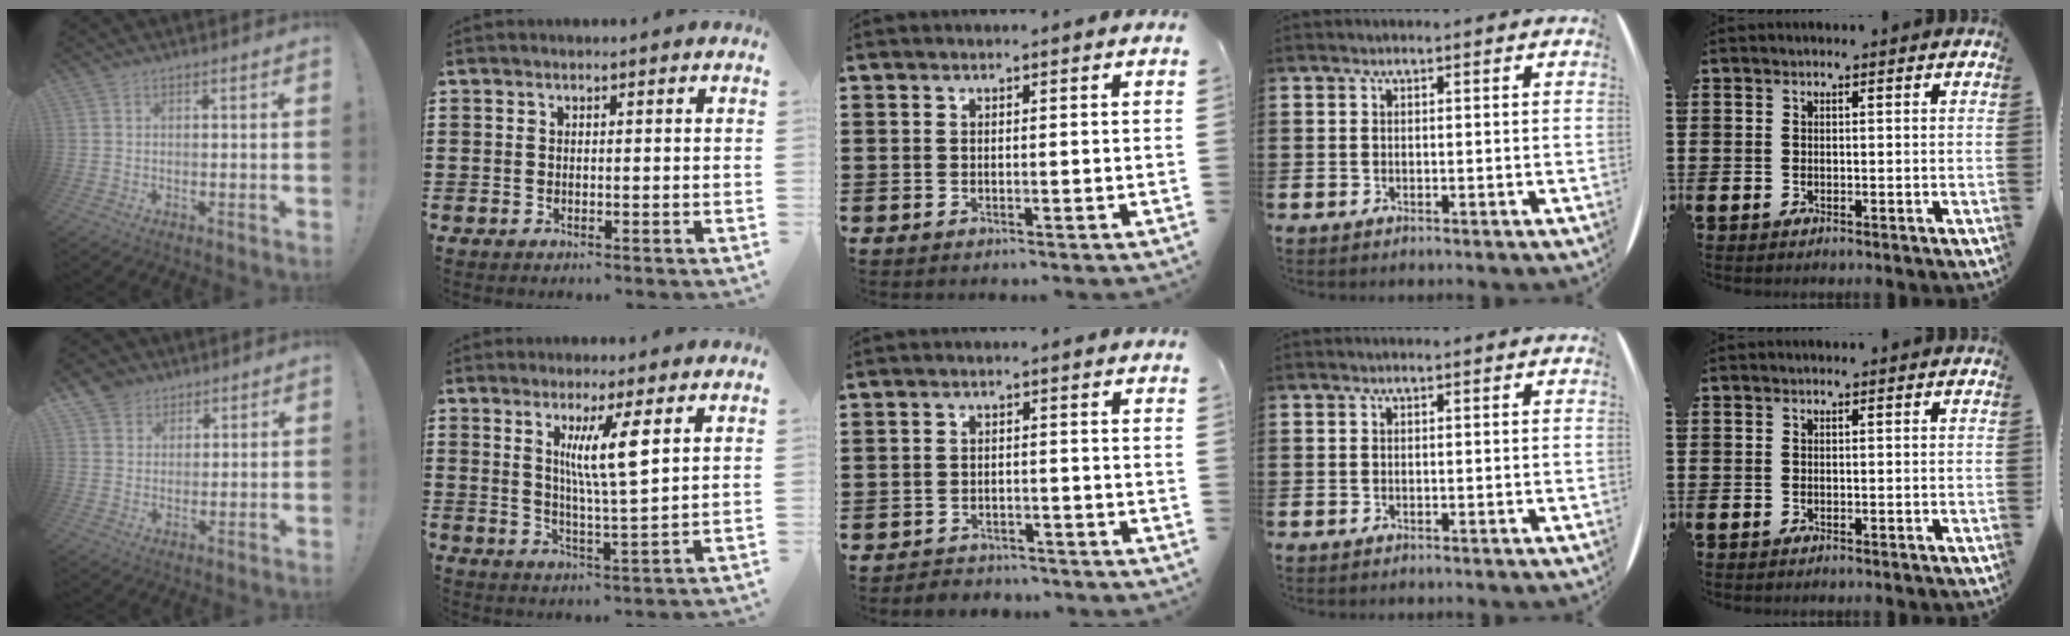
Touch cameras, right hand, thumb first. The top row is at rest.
{"thumb": {"total": 5.5, "force": [3.7, 4.0, 0.4], "torque": [-0.007, -0.023, 0.071]}, "index": {"total": 7.2, "force": [2.9, 0.6, 6.5], "torque": [-0.135, 0.000, 0.045]}, "middle": {"total": 2.4, "force": [-2.3, 0.4, -0.2], "torque": [-0.005, -0.003, -0.052]}}